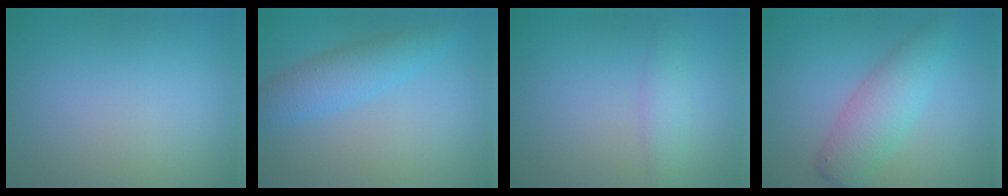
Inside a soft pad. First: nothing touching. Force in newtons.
{"total": 3.6, "press": 3.6, "slide": 0.0}
{"total": 1.8, "press": 1.8, "slide": 0.1}
{"total": 4.5, "press": 4.5, "slide": 0.1}